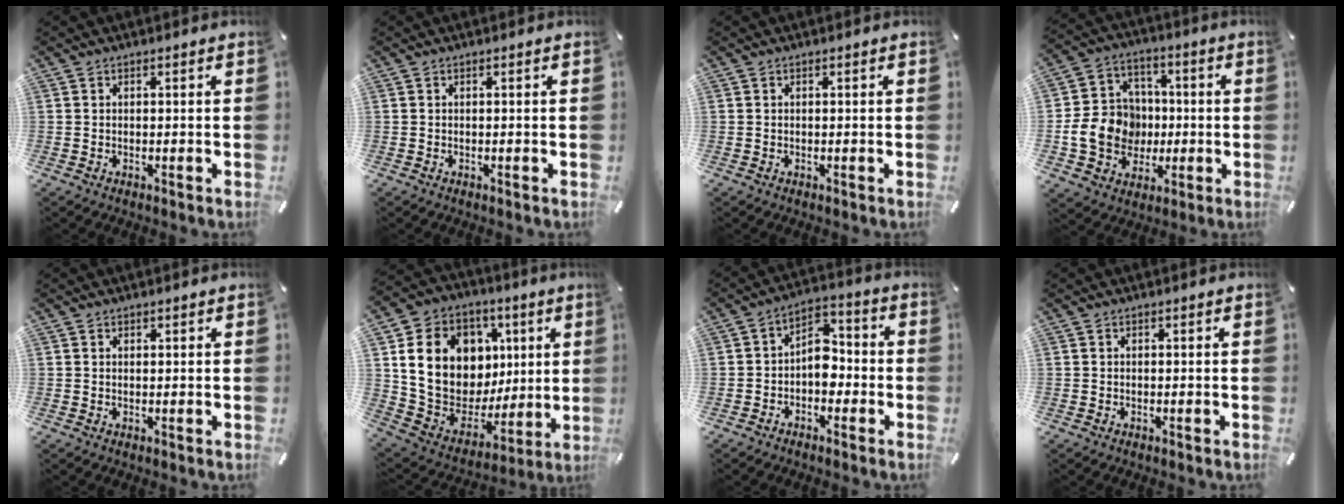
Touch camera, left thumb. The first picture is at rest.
{"total": 0.0}
{"total": 0.0}
{"total": 13.2, "force": [-1.8, 12.0, 5.2], "torque": [-0.100, 0.026, -0.022]}
{"total": 0.7, "force": [0.4, 0.5, 0.1], "torque": [-0.001, 0.001, 0.009]}
{"total": 20.0, "force": [6.0, 15.9, 10.4], "torque": [-0.185, -0.030, 0.129]}
{"total": 7.3, "force": [-2.2, 5.3, 4.6], "torque": [-0.064, 0.016, -0.043]}
{"total": 0.0}